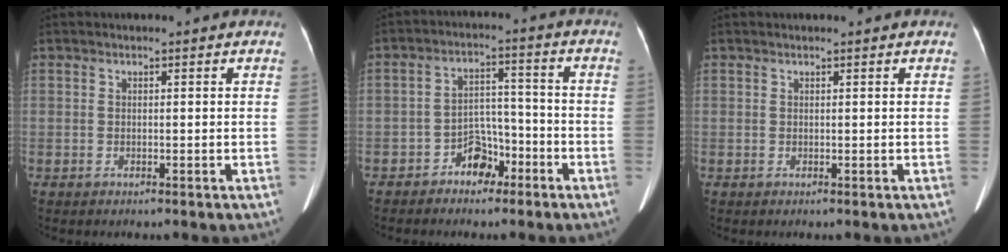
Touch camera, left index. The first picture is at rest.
{"total": 5.4, "force": [-3.5, 3.3, 2.7], "torque": [-0.045, 0.021, -0.058]}
{"total": 0.5, "force": [0.5, 0.0, 0.2], "torque": [-0.009, 0.008, 0.010]}